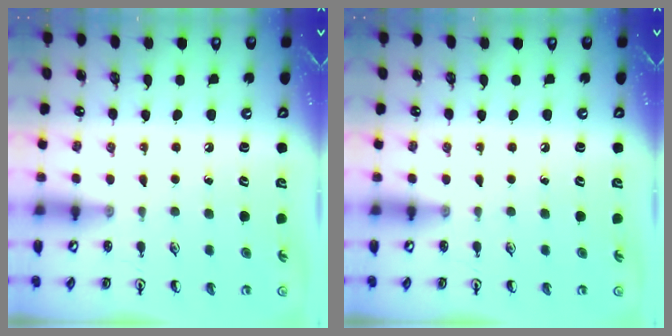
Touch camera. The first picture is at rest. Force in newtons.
{"total": 0.0}